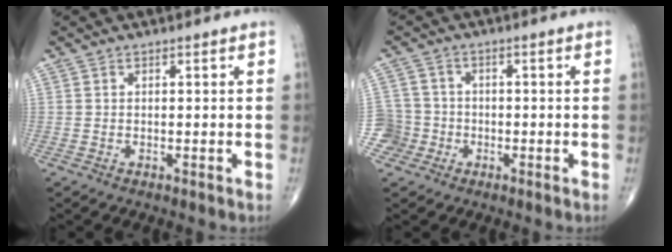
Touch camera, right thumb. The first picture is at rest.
{"total": 5.2, "force": [-2.1, 4.7, -0.3], "torque": [0.031, 0.019, -0.042]}